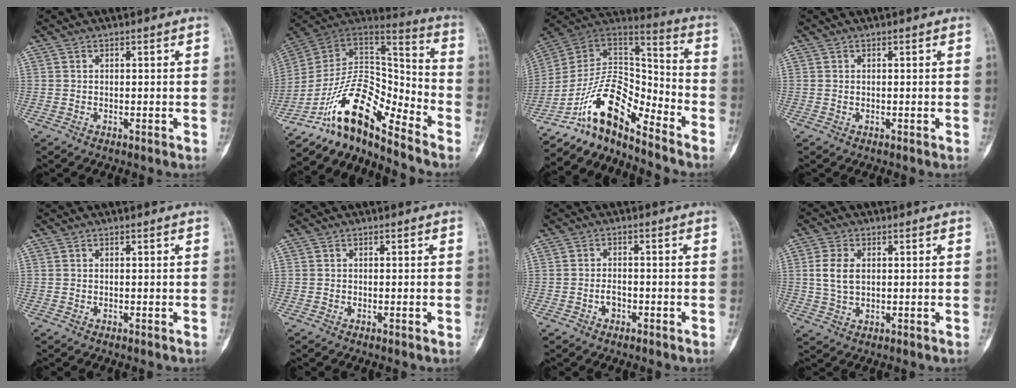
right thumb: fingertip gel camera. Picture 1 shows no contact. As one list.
[{"total": 16.4, "force": [-12.0, 5.5, 9.8], "torque": [-0.149, 0.116, -0.215]}, {"total": 14.5, "force": [-10.8, 5.2, 8.2], "torque": [-0.131, 0.114, -0.201]}, {"total": 0.0}, {"total": 0.0}, {"total": 0.6, "force": [-0.2, 0.2, 0.6], "torque": [-0.009, -0.002, -0.001]}, {"total": 2.0, "force": [-1.0, 1.4, 1.1], "torque": [-0.016, 0.007, -0.020]}, {"total": 5.2, "force": [0.8, 3.2, 4.0], "torque": [-0.079, 0.001, 0.018]}]